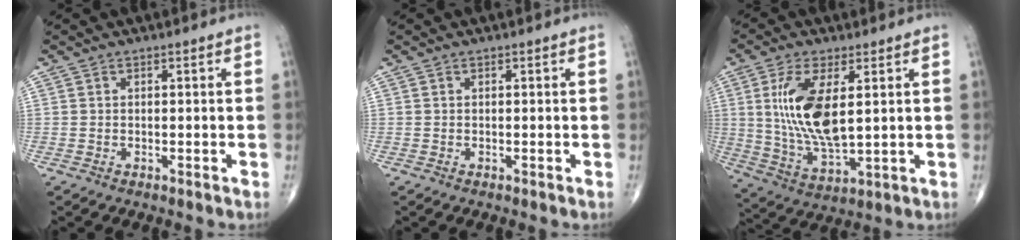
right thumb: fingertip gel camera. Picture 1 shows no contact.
{"total": 0.0}
{"total": 13.7, "force": [2.8, 5.5, 12.2], "torque": [-0.247, -0.024, 0.064]}